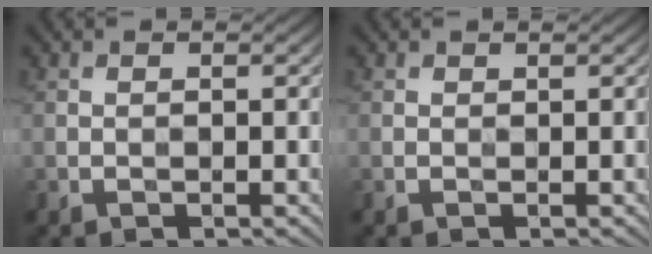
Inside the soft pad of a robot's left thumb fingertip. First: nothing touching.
{"total": 0.0}